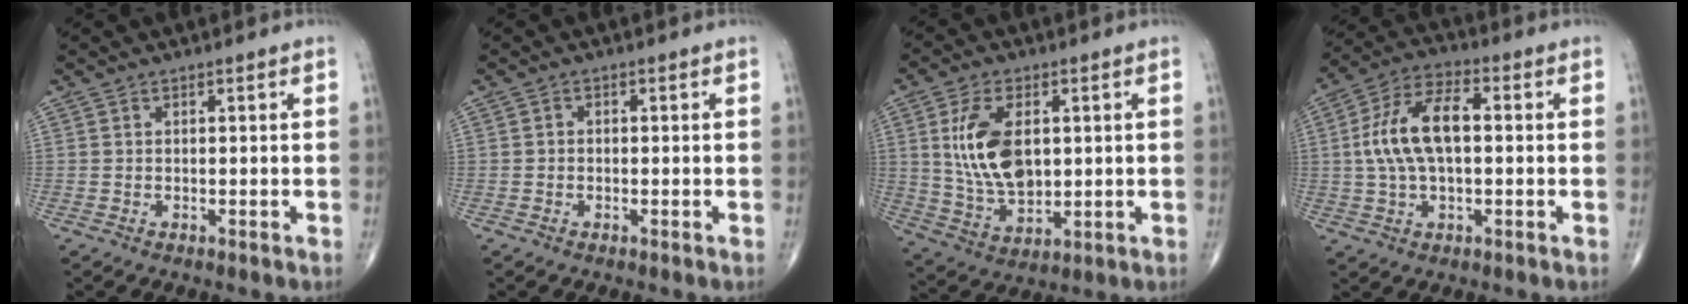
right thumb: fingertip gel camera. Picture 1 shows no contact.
{"total": 0.7, "force": [-0.2, 0.6, 0.4], "torque": [-0.002, 0.002, -0.008]}
{"total": 13.4, "force": [2.3, 7.6, 10.7], "torque": [-0.194, -0.012, 0.053]}
{"total": 12.8, "force": [0.8, 6.4, 11.0], "torque": [-0.216, 0.028, 0.008]}